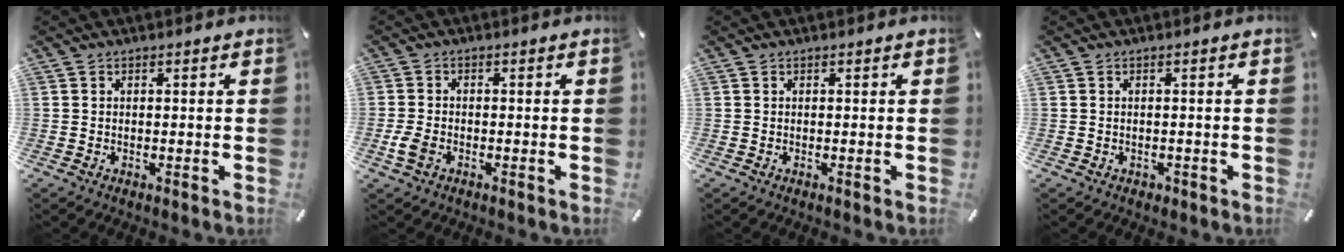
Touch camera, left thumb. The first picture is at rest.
{"total": 3.6, "force": [-1.4, 2.2, 2.4], "torque": [-0.058, 0.000, -0.029]}
{"total": 0.0}
{"total": 0.9, "force": [-0.3, 0.8, 0.3], "torque": [-0.006, 0.004, -0.010]}